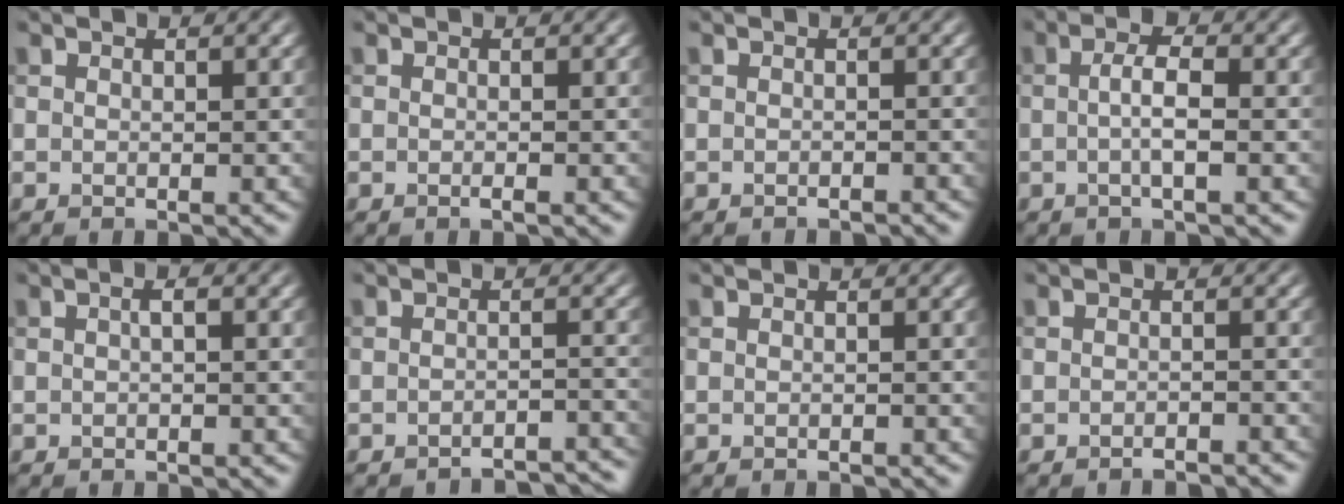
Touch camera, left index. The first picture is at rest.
{"total": 0.5, "force": [-0.2, 0.0, 0.5], "torque": [-0.007, -0.002, -0.006]}
{"total": 1.0, "force": [-1.0, 0.1, 0.2], "torque": [0.001, 0.000, -0.017]}
{"total": 2.7, "force": [-0.1, 0.5, 2.7], "torque": [-0.048, 0.003, -0.005]}
{"total": 0.9, "force": [0.0, 0.2, 0.9], "torque": [-0.017, 0.003, 0.001]}
{"total": 4.2, "force": [-4.0, 0.4, 0.9], "torque": [-0.006, 0.003, -0.052]}
{"total": 0.6, "force": [-0.6, 0.1, 0.2], "torque": [0.000, 0.001, -0.010]}
{"total": 1.9, "force": [-1.7, 0.2, 0.6], "torque": [0.004, 0.006, -0.027]}